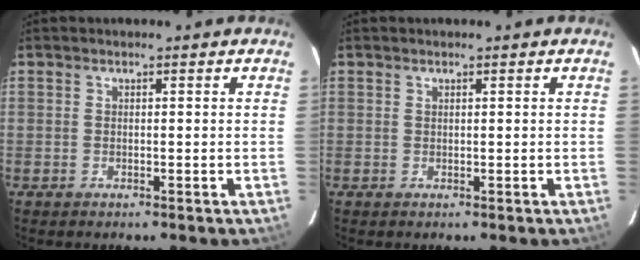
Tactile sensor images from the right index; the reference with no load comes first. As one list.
[{"total": 0.0}]